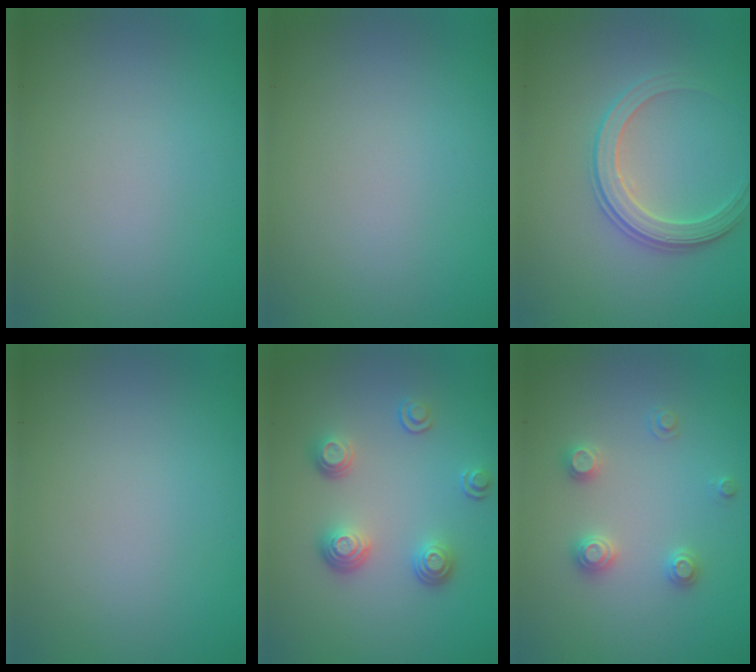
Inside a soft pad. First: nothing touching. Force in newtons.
{"total": 0.0}
{"total": 2.9, "press": 2.8, "slide": 0.6}
{"total": 0.0}
{"total": 3.3, "press": 2.6, "slide": 2.1}
{"total": 2.3, "press": 2.3, "slide": 0.2}